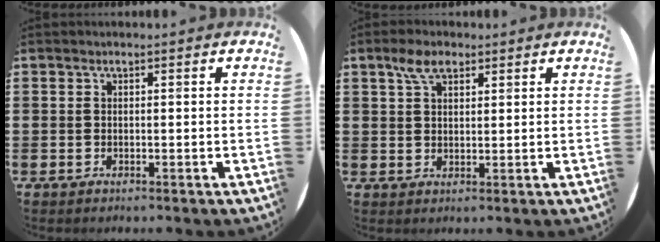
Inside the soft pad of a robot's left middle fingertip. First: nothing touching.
{"total": 4.0, "force": [2.7, 1.9, 2.3], "torque": [-0.041, 0.005, 0.047]}